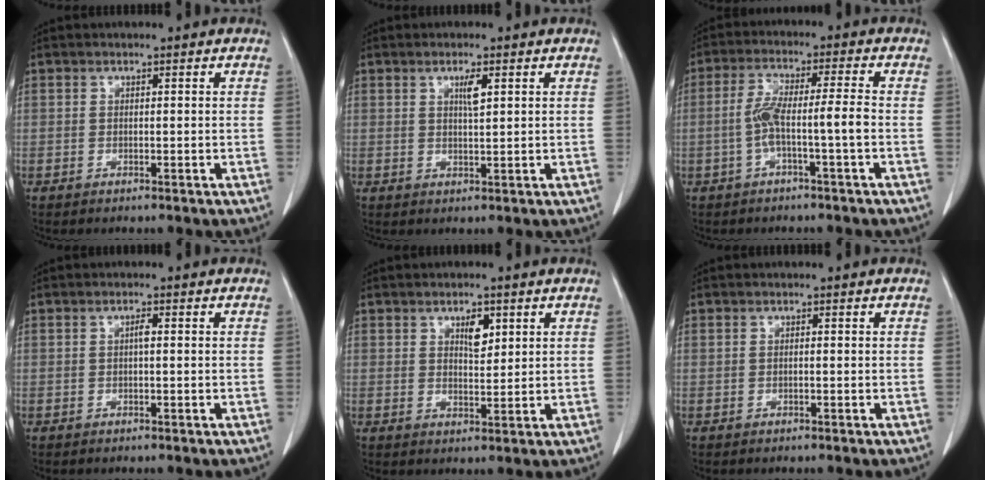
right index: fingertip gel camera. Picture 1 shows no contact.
{"total": 2.4, "force": [1.1, 0.3, 2.2], "torque": [-0.039, -0.002, 0.018]}
{"total": 6.3, "force": [-1.7, -0.1, 6.1], "torque": [-0.121, 0.021, -0.027]}
{"total": 1.0, "force": [0.1, 0.1, 1.0], "torque": [-0.017, 0.002, 0.001]}
{"total": 3.4, "force": [1.7, 1.4, 2.6], "torque": [-0.043, -0.003, 0.030]}
{"total": 0.0}